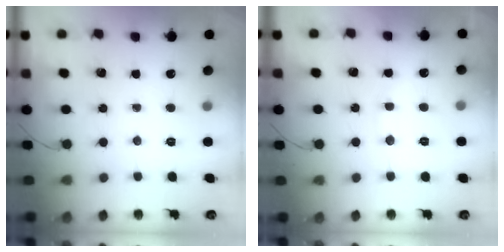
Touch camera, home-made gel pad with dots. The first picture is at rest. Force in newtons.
{"total": 7.4, "press": 7.3, "slide": 1.1}